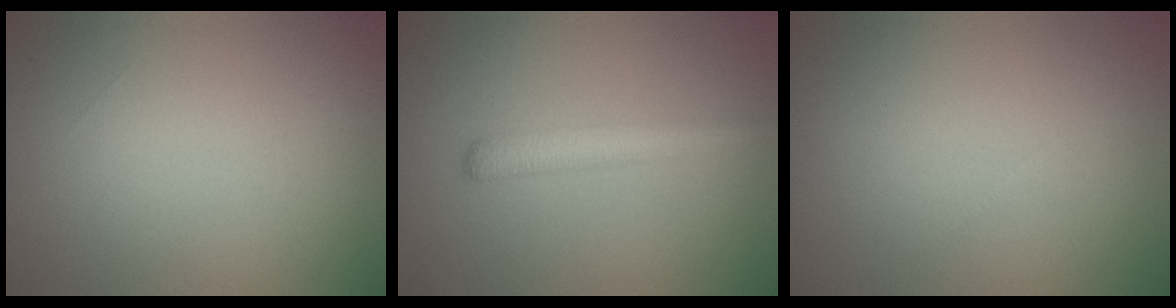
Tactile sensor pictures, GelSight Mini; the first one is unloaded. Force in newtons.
{"total": 2.8, "press": 2.8, "slide": 0.1}
{"total": 0.0}